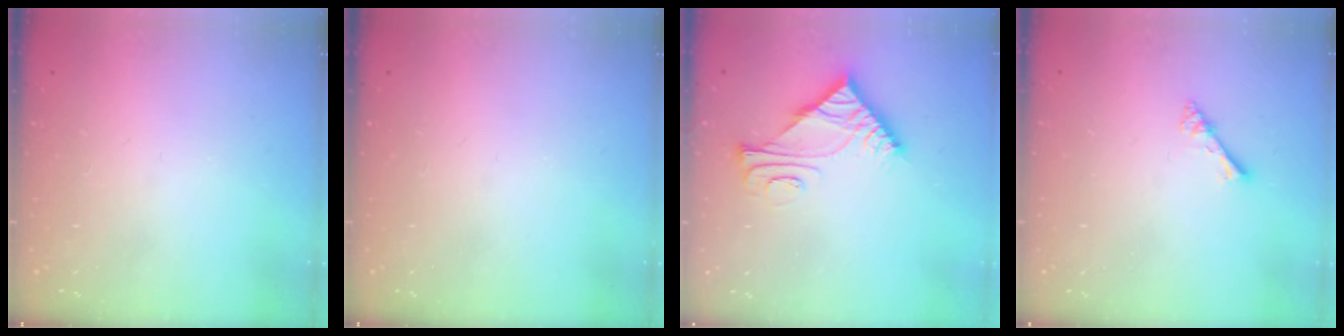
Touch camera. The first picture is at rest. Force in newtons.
{"total": 0.0}
{"total": 6.8, "press": 6.8, "slide": 0.1}
{"total": 2.7, "press": 2.7, "slide": 0.2}